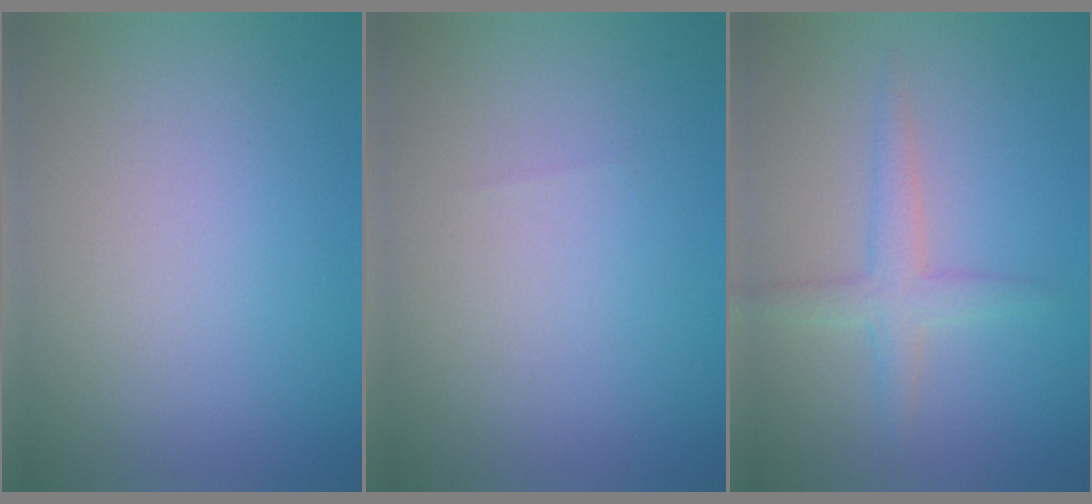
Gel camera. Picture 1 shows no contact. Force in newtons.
{"total": 0.0}
{"total": 2.4, "press": 2.4, "slide": 0.1}